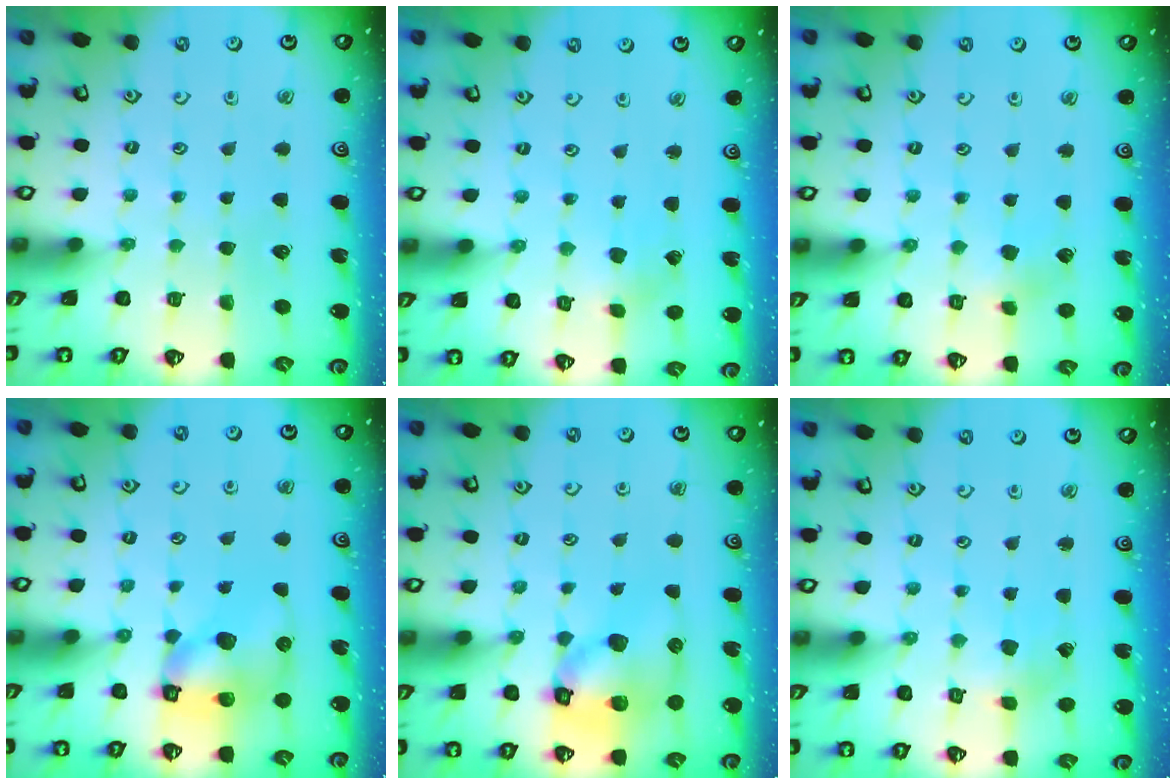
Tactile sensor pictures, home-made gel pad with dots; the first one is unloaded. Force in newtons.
{"total": 1.3, "press": 1.3, "slide": 0.2}
{"total": 3.4, "press": 3.3, "slide": 0.9}
{"total": 10.6, "press": 10.5, "slide": 1.7}
{"total": 12.9, "press": 12.7, "slide": 1.8}
{"total": 1.9, "press": 1.9, "slide": 0.3}